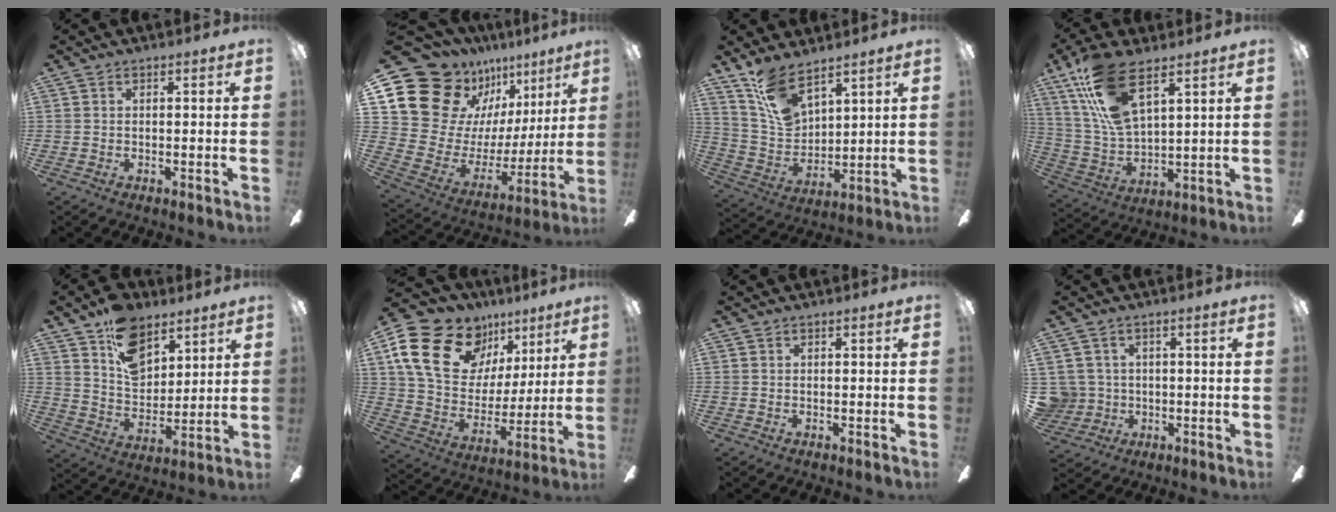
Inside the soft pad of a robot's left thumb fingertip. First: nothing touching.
{"total": 17.4, "force": [11.7, 11.5, 6.0], "torque": [-0.128, -0.091, 0.233]}
{"total": 11.8, "force": [9.0, 5.4, 5.5], "torque": [-0.123, -0.040, 0.176]}
{"total": 16.3, "force": [9.8, 6.4, 11.4], "torque": [-0.251, -0.029, 0.180]}
{"total": 13.8, "force": [8.8, 8.5, 6.5], "torque": [-0.101, -0.042, 0.164]}
{"total": 22.6, "force": [12.1, 15.1, 11.7], "torque": [-0.214, -0.049, 0.229]}
{"total": 0.0}
{"total": 5.7, "force": [0.9, 5.6, 0.6], "torque": [-0.036, 0.004, 0.020]}